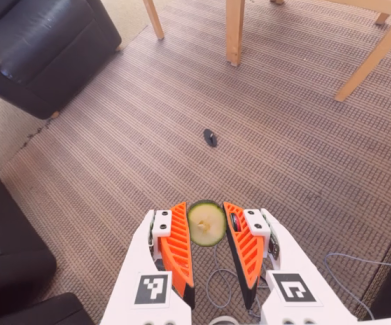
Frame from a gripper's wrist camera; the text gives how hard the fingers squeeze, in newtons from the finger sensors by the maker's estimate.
{"total": 8.8, "left": 8.7, "right": 8.9}